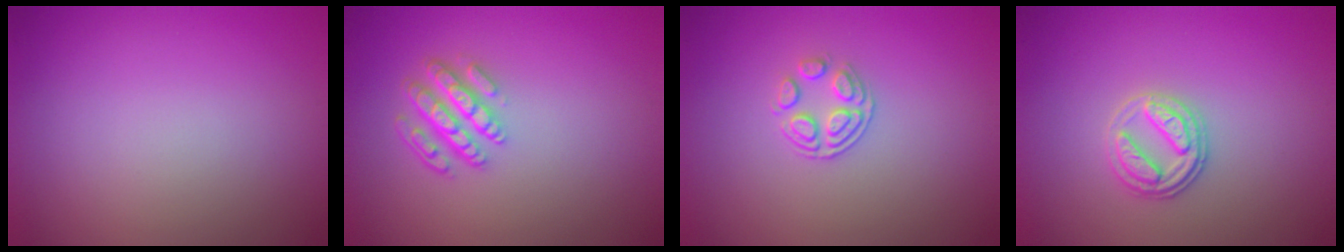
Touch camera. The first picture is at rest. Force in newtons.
{"total": 4.5, "press": 3.4, "slide": 3.0}
{"total": 2.1, "press": 1.4, "slide": 1.5}
{"total": 2.6, "press": 2.5, "slide": 0.8}